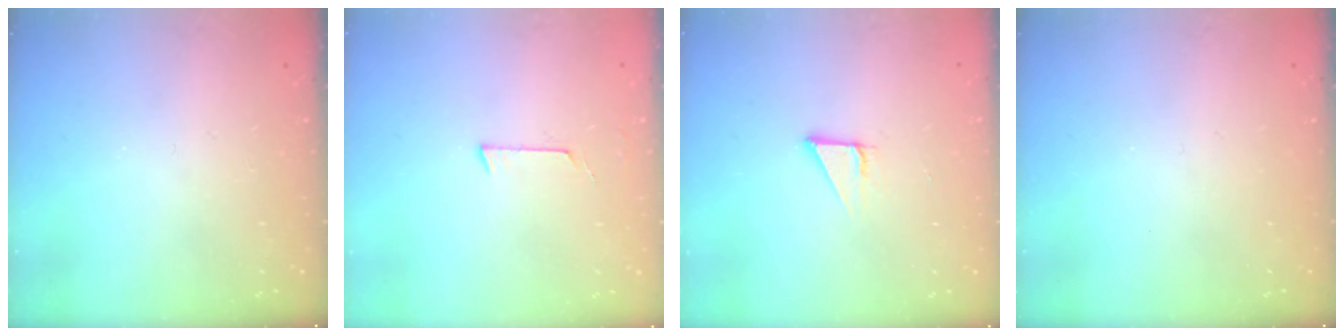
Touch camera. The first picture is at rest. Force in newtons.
{"total": 4.2, "press": 4.2, "slide": 0.4}
{"total": 2.8, "press": 2.8, "slide": 0.1}
{"total": 0.0}